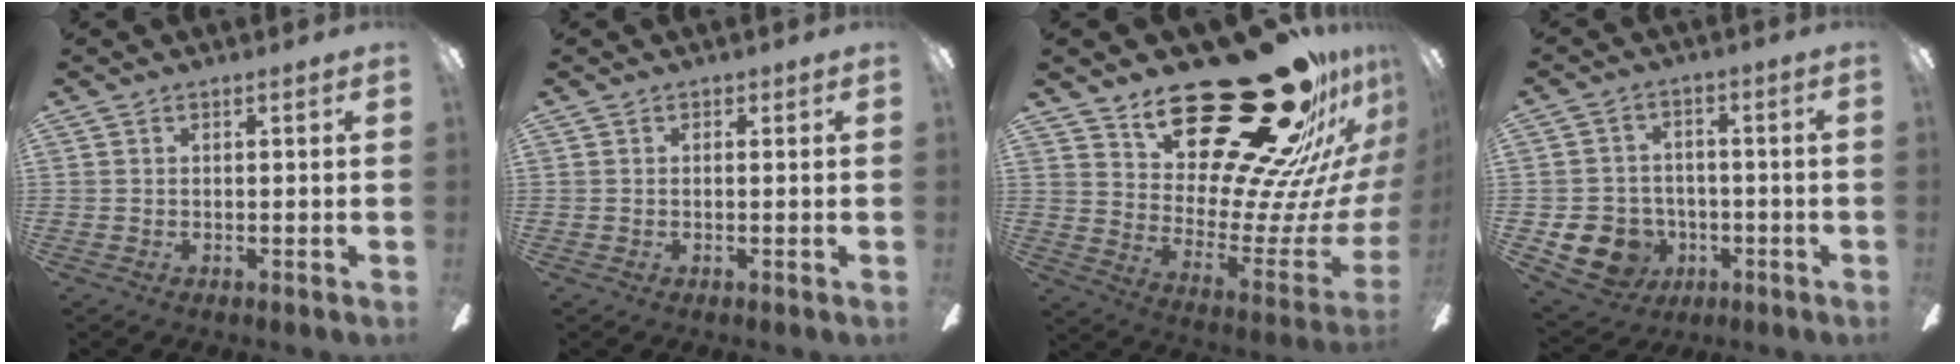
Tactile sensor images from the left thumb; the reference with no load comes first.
{"total": 0.5, "force": [0.1, 0.5, 0.1], "torque": [-0.002, 0.005, 0.000]}
{"total": 37.4, "force": [25.8, 15.4, 22.3], "torque": [-0.260, -0.198, 0.481]}
{"total": 10.7, "force": [-4.2, 9.0, 3.9], "torque": [-0.101, 0.033, -0.071]}